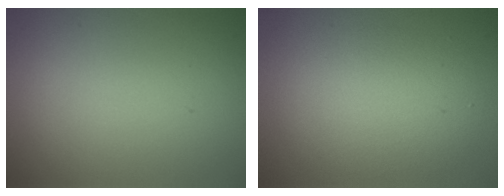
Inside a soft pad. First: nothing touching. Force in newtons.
{"total": 4.1, "press": 4.1, "slide": 0.3}